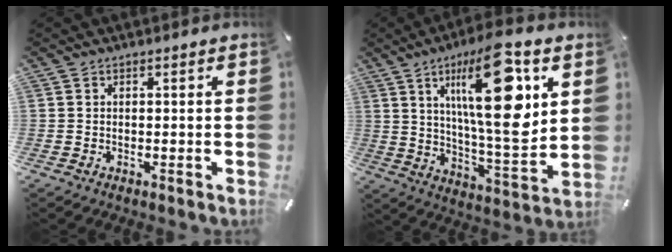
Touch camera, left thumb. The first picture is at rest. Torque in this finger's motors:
{"motor_torque": [2.51, 2.50, 2.02, -0.75, 0.33]}